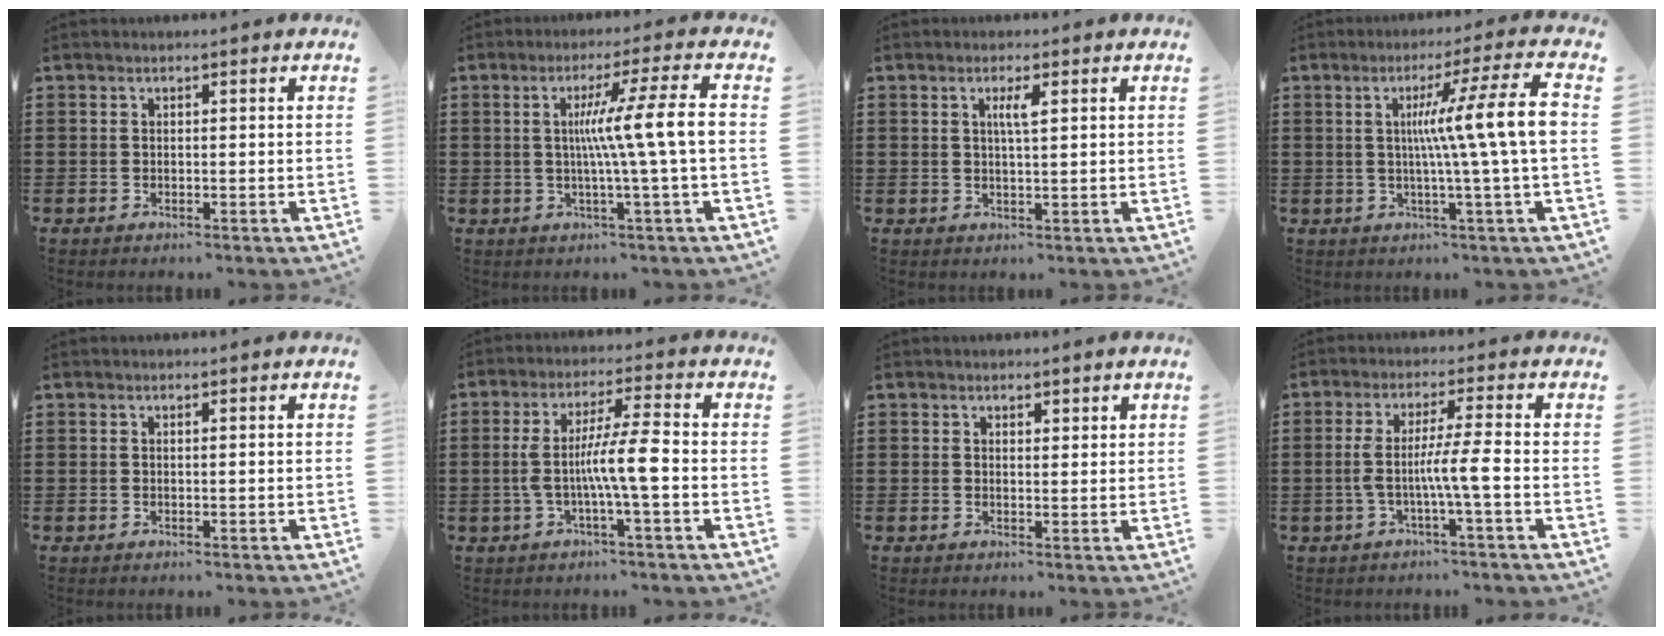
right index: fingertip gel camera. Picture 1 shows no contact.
{"total": 9.5, "force": [0.1, -1.0, 9.5], "torque": [-0.171, -0.004, -0.008]}
{"total": 2.4, "force": [0.8, 0.3, 2.3], "torque": [-0.047, 0.003, 0.010]}
{"total": 12.3, "force": [0.9, -0.7, 12.2], "torque": [-0.207, -0.009, 0.002]}
{"total": 0.0}
{"total": 7.8, "force": [-1.4, 0.4, 7.7], "torque": [-0.143, -0.001, -0.031]}
{"total": 1.4, "force": [1.2, 0.6, 0.2], "torque": [0.003, 0.001, 0.022]}
{"total": 6.3, "force": [-1.5, -0.5, 6.1], "torque": [-0.117, -0.006, -0.035]}